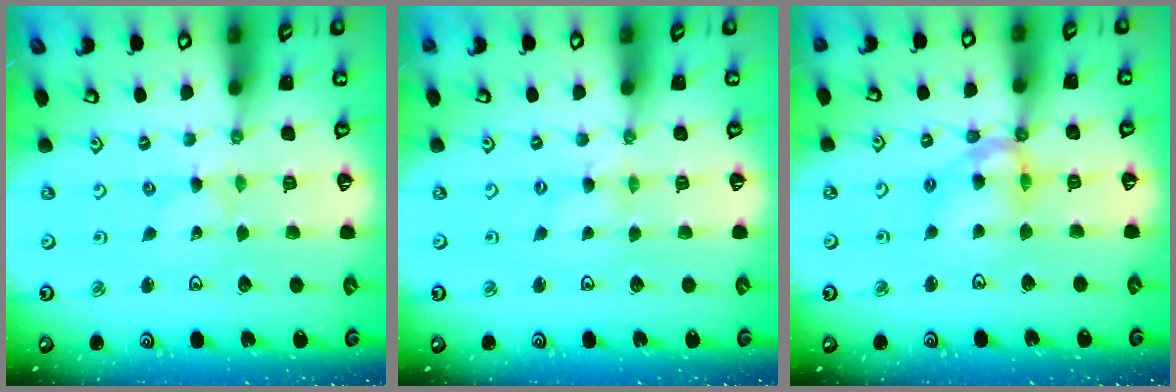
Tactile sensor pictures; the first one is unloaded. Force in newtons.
{"total": 0.8, "press": 0.8, "slide": 0.1}
{"total": 11.3, "press": 11.2, "slide": 1.3}